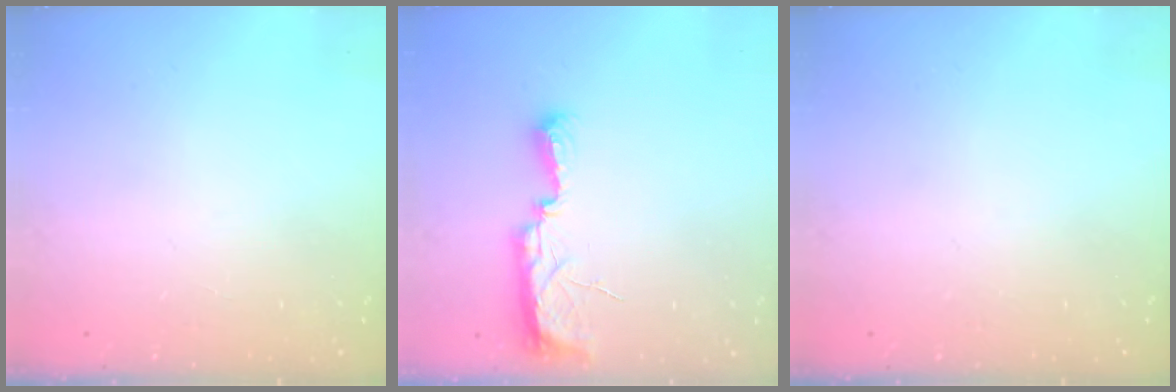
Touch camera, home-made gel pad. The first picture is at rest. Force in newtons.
{"total": 8.1, "press": 8.0, "slide": 1.2}
{"total": 0.0}